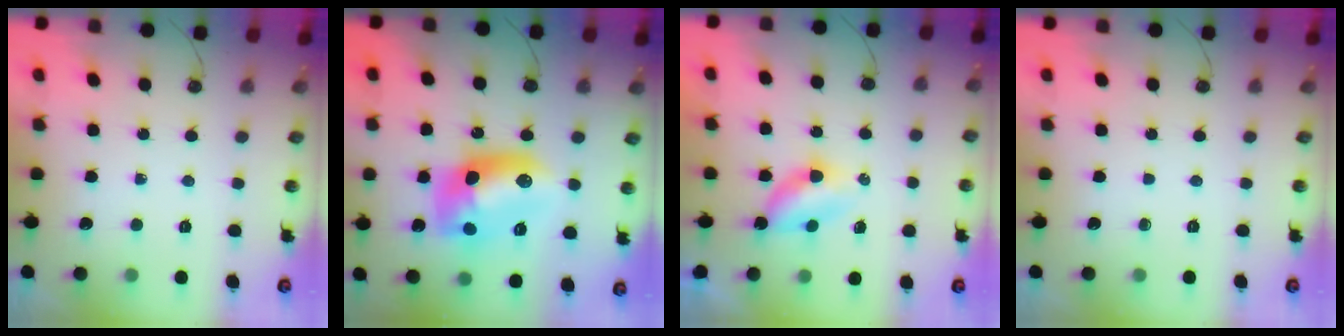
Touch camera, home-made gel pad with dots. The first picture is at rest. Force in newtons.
{"total": 14.4, "press": 14.3, "slide": 1.2}
{"total": 4.1, "press": 4.0, "slide": 0.5}
{"total": 0.0}